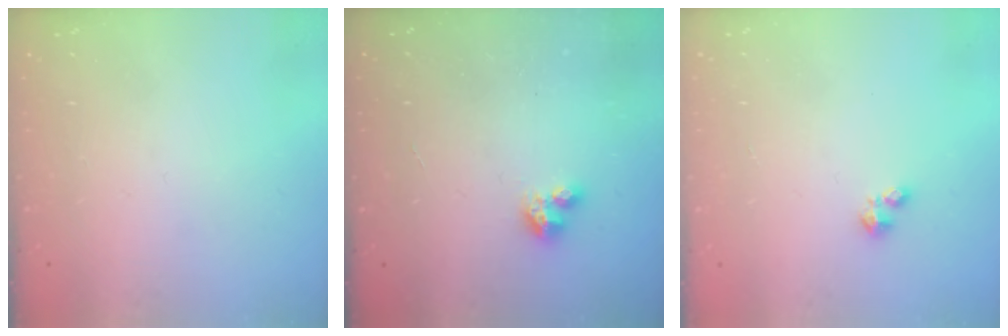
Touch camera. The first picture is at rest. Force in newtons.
{"total": 3.1, "press": 3.1, "slide": 0.3}
{"total": 1.1, "press": 1.1, "slide": 0.3}